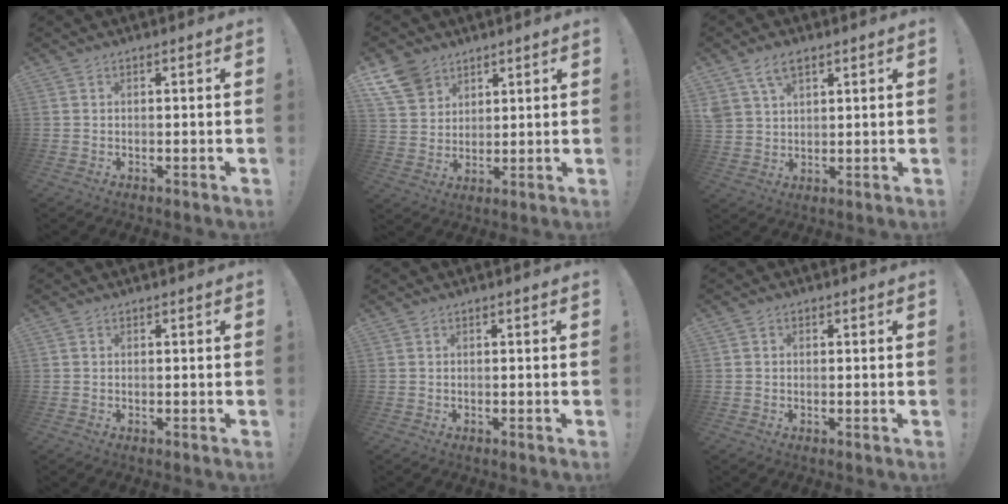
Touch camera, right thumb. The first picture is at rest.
{"total": 10.1, "force": [6.7, 6.8, 3.2], "torque": [-0.057, -0.038, 0.136]}
{"total": 7.4, "force": [4.4, 4.4, 4.1], "torque": [-0.078, -0.004, 0.086]}
{"total": 0.0}
{"total": 0.0}
{"total": 1.0, "force": [-0.1, 1.0, 0.3], "torque": [-0.005, 0.004, -0.002]}